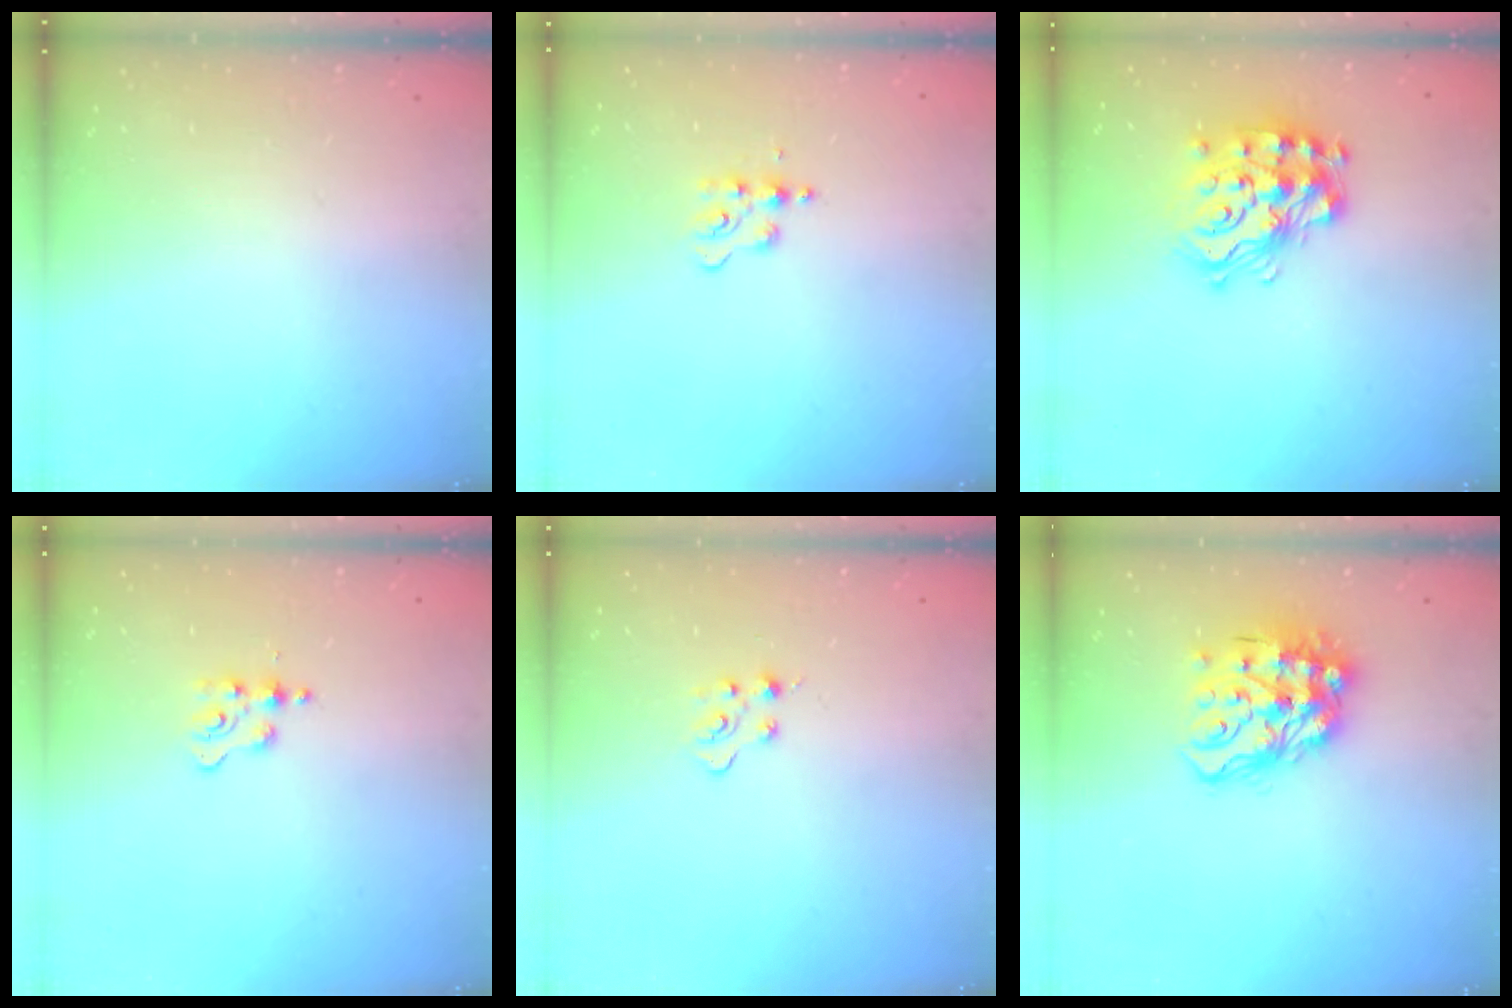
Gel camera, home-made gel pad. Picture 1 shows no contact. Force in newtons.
{"total": 4.7, "press": 4.6, "slide": 0.8}
{"total": 17.7, "press": 17.7, "slide": 1.2}
{"total": 3.2, "press": 3.2, "slide": 0.5}
{"total": 2.9, "press": 2.8, "slide": 0.4}
{"total": 14.9, "press": 14.8, "slide": 1.5}